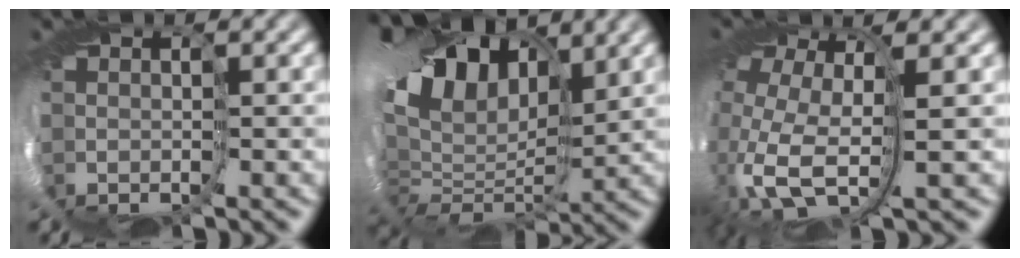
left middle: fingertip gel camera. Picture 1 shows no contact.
{"total": 14.1, "force": [6.2, 8.5, 9.4], "torque": [-0.193, 0.023, 0.113]}
{"total": 11.7, "force": [-1.9, 6.6, 9.5], "torque": [-0.218, -0.034, -0.022]}